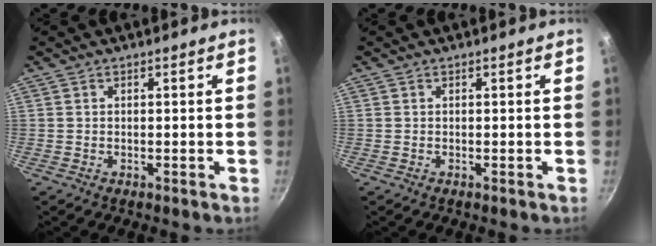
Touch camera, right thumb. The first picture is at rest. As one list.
[{"total": 0.0}]